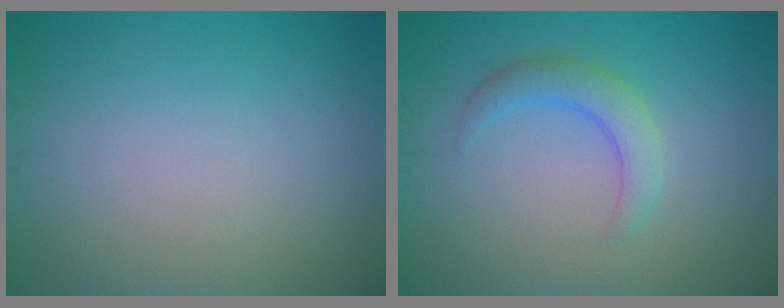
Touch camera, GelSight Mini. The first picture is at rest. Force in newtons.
{"total": 2.7, "press": 2.7, "slide": 0.2}